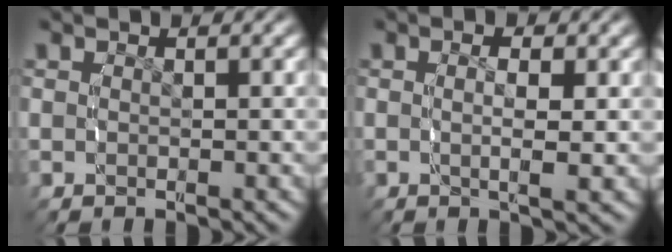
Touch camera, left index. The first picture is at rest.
{"total": 2.6, "force": [0.1, 0.2, 2.6], "torque": [-0.034, -0.007, 0.004]}